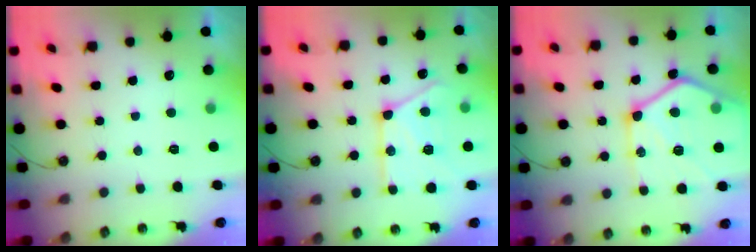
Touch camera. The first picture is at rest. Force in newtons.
{"total": 17.3, "press": 17.2, "slide": 1.5}
{"total": 23.2, "press": 23.0, "slide": 2.3}